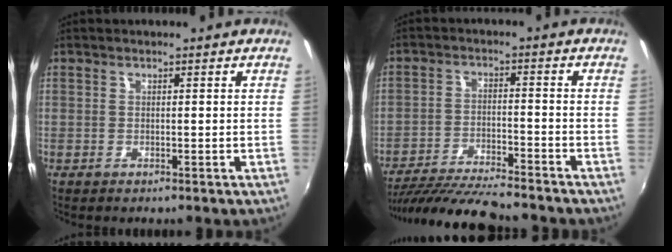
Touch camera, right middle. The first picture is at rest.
{"total": 14.1, "force": [-12.7, 1.3, 6.1], "torque": [-0.134, -0.021, -0.214]}